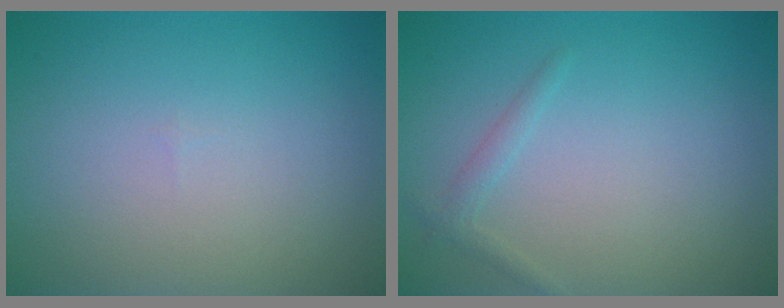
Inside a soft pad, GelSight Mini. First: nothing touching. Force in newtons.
{"total": 1.1, "press": 1.1, "slide": 0.0}